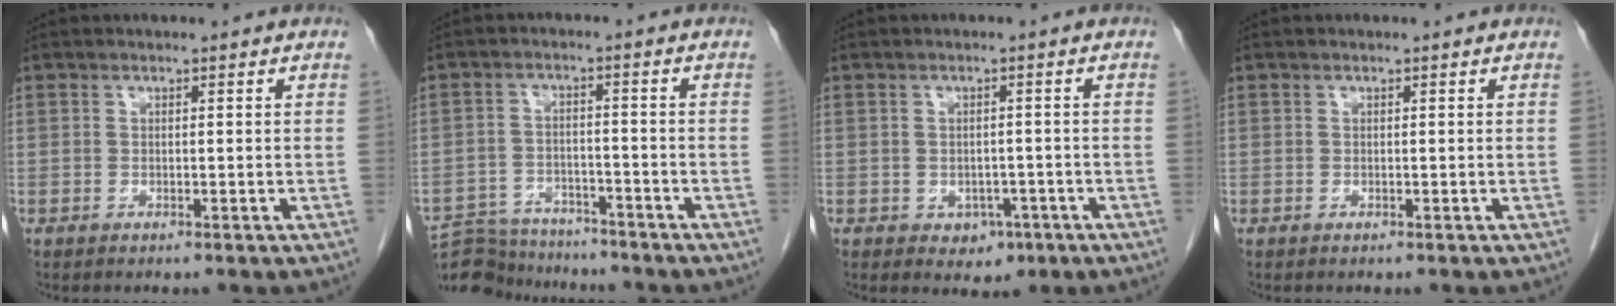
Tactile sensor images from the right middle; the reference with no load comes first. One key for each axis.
{"total": 10.4, "fx": -9.9, "fy": 2.8, "fz": 1.2, "tx": -0.023, "ty": 0.009, "tz": -0.156}
{"total": 3.1, "fx": -1.4, "fy": 2.3, "fz": 1.6, "tx": -0.012, "ty": 0.005, "tz": -0.009}
{"total": 0.0}